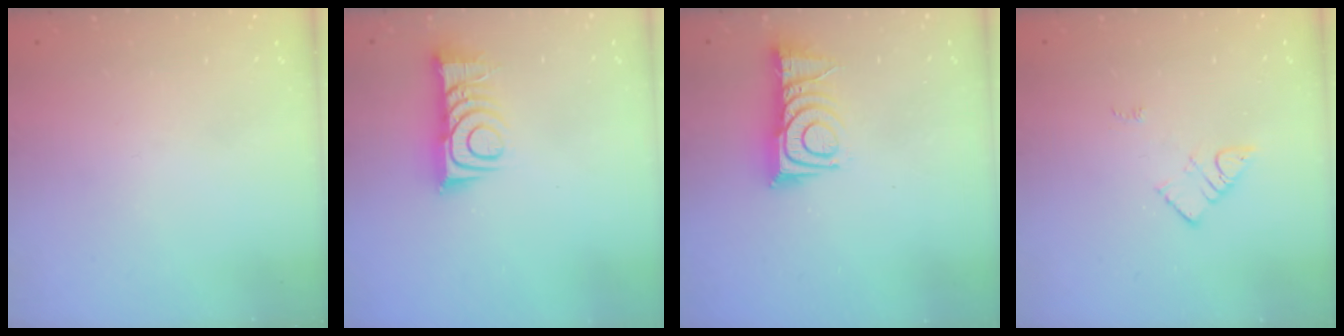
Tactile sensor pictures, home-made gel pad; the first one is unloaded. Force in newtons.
{"total": 10.3, "press": 10.3, "slide": 0.4}
{"total": 11.4, "press": 11.4, "slide": 0.6}
{"total": 4.3, "press": 4.2, "slide": 0.6}